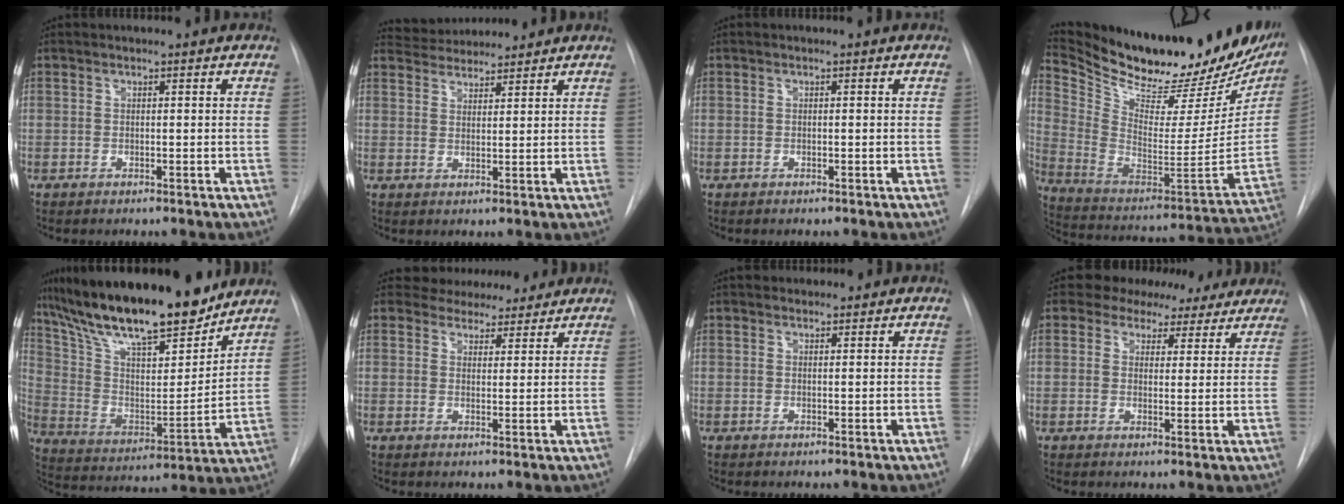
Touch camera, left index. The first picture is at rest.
{"total": 6.1, "force": [6.0, 1.1, 0.6], "torque": [-0.014, 0.027, 0.097]}
{"total": 0.0}
{"total": 31.7, "force": [27.0, 9.1, 14.0], "torque": [-0.242, -0.067, 0.381]}
{"total": 23.9, "force": [19.7, 5.2, 12.6], "torque": [-0.223, 0.000, 0.325]}
{"total": 7.0, "force": [6.5, 2.5, 0.8], "torque": [0.000, 0.006, 0.080]}
{"total": 2.7, "force": [2.5, 0.9, 0.3], "torque": [0.000, 0.025, 0.036]}
{"total": 9.9, "force": [8.6, 4.8, 1.2], "torque": [0.012, 0.007, 0.086]}